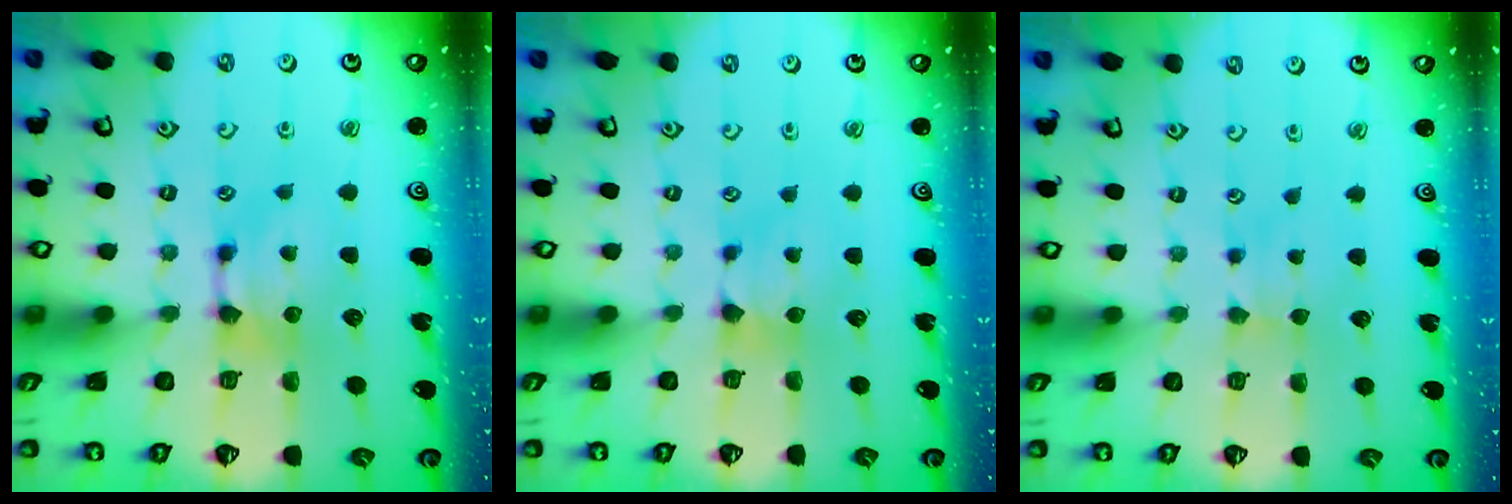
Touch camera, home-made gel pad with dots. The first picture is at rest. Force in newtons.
{"total": 0.9, "press": 0.8, "slide": 0.5}
{"total": 1.7, "press": 1.6, "slide": 0.5}